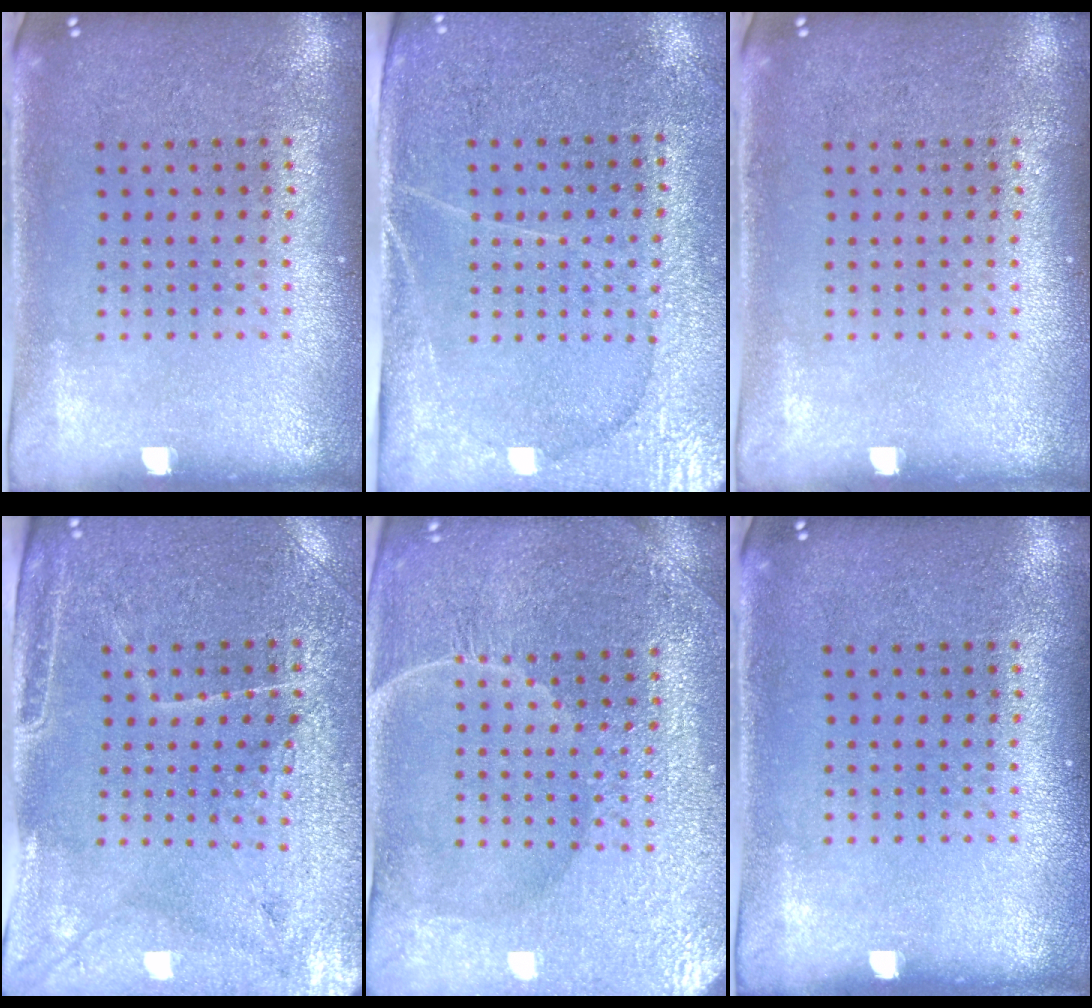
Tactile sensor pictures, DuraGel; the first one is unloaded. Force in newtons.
{"total": 3.0, "press": 2.8, "slide": 1.1}
{"total": 0.0}
{"total": 3.2, "press": 3.1, "slide": 0.9}
{"total": 4.4, "press": 4.2, "slide": 1.3}
{"total": 0.0}